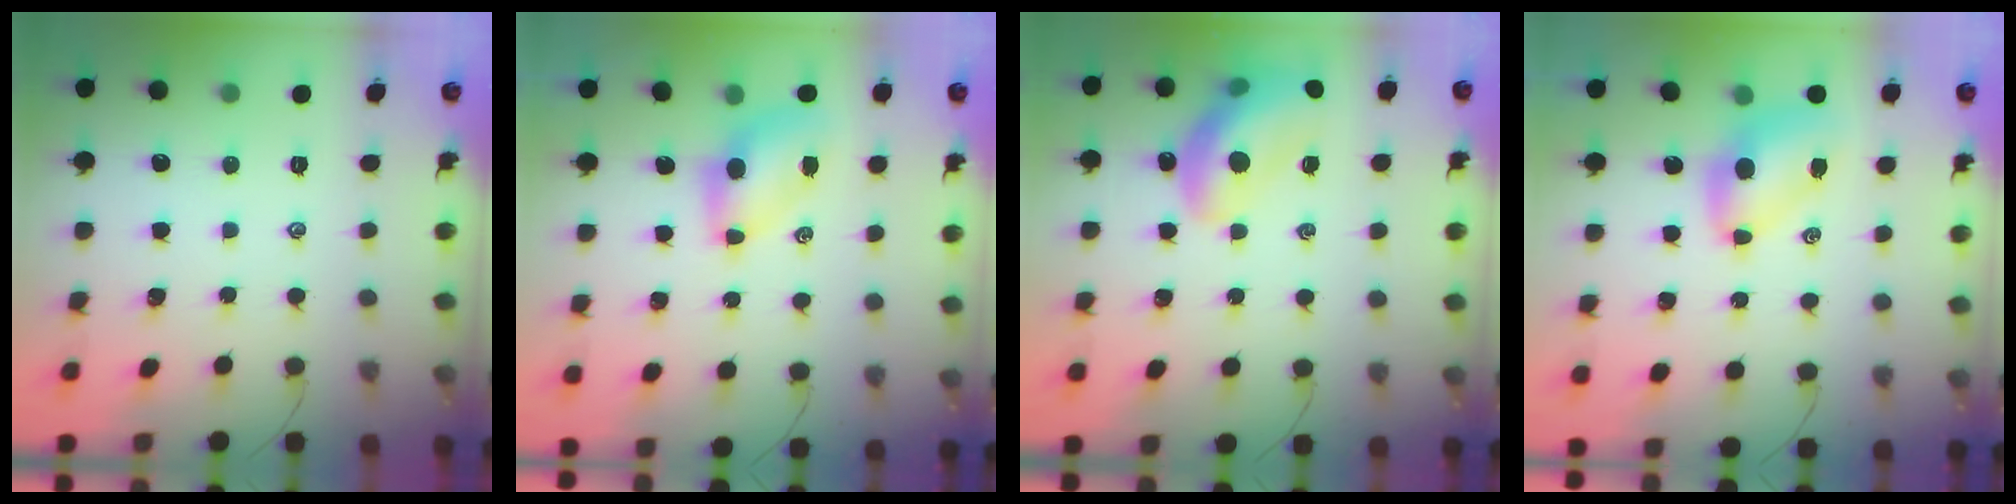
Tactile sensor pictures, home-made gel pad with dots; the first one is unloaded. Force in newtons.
{"total": 7.1, "press": 7.0, "slide": 0.9}
{"total": 18.0, "press": 17.5, "slide": 4.3}
{"total": 6.9, "press": 6.8, "slide": 1.2}